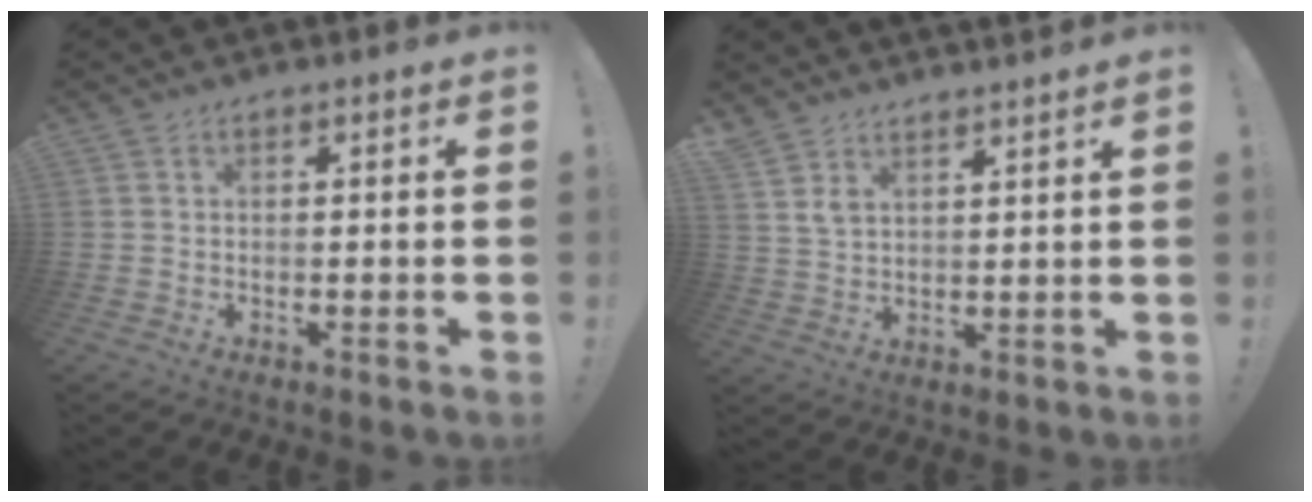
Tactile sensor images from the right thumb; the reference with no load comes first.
{"total": 4.5, "force": [4.1, 1.1, 1.8], "torque": [-0.039, -0.021, 0.077]}